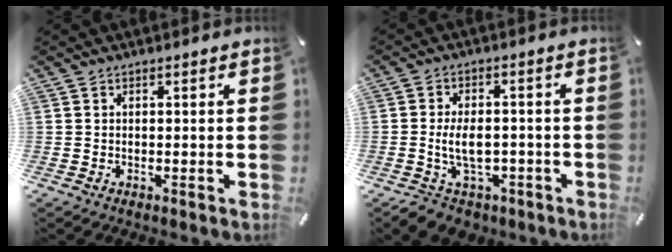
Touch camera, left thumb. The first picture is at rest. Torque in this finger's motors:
{"motor_torque": [0.17, 0.47, 0.16, 0.13, 0.04]}